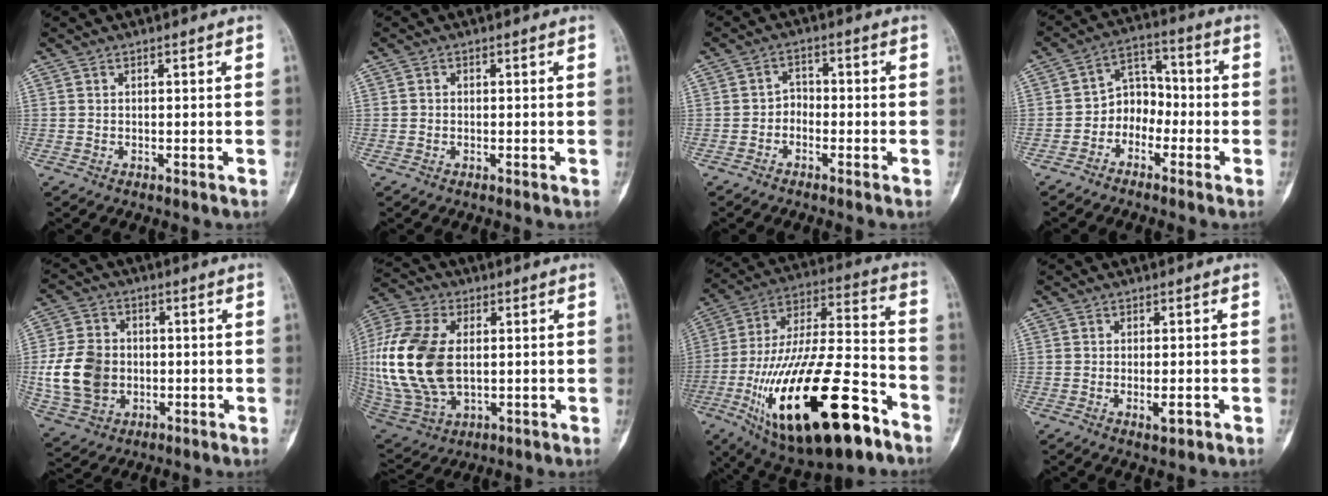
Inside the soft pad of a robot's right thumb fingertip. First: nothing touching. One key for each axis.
{"total": 0.7, "fx": -0.1, "fy": 0.7, "fz": 0.2, "tx": -0.001, "ty": 0.003, "tz": -0.004}
{"total": 2.5, "fx": -1.4, "fy": 1.9, "fz": 1.0, "tx": 0.005, "ty": 0.018, "tz": -0.034}
{"total": 6.9, "fx": -2.7, "fy": 5.5, "fz": 3.2, "tx": -0.017, "ty": 0.043, "tz": -0.062}
{"total": 12.9, "fx": -1.0, "fy": 10.4, "fz": 7.7, "tx": -0.134, "ty": 0.008, "tz": -0.012}
{"total": 22.4, "fx": 1.2, "fy": 13.7, "fz": 17.6, "tx": -0.397, "ty": -0.010, "tz": 0.032}
{"total": 32.5, "fx": -14.4, "fy": 12.0, "fz": 26.6, "tx": -0.508, "ty": 0.049, "tz": -0.229}
{"total": 2.9, "fx": -1.0, "fy": 1.1, "fz": 2.5, "tx": -0.042, "ty": -0.001, "tz": -0.010}